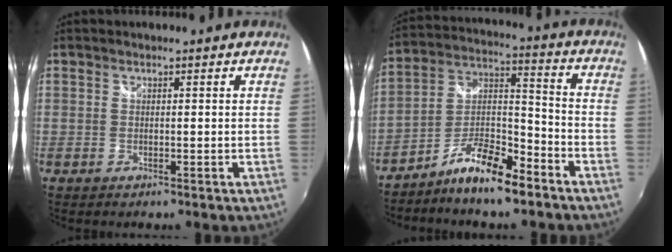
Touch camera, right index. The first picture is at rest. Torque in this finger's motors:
{"motor_torque": [0.78, -0.68, 0.48, 0.10]}